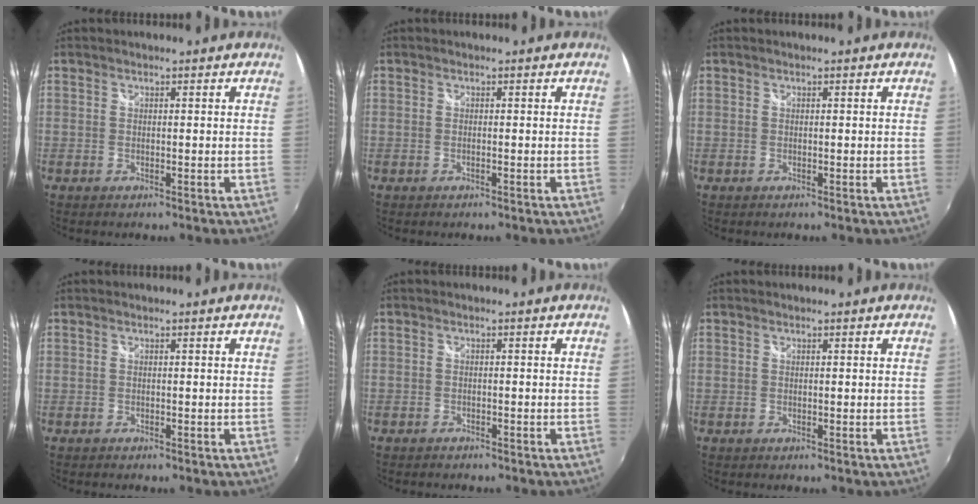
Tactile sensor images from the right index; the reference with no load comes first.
{"total": 0.6, "force": [-0.2, -0.1, 0.5], "torque": [-0.010, -0.001, -0.006]}
{"total": 0.0}
{"total": 0.0}
{"total": 2.0, "force": [-1.8, 0.6, 0.5], "torque": [-0.020, -0.004, -0.029]}
{"total": 0.0}